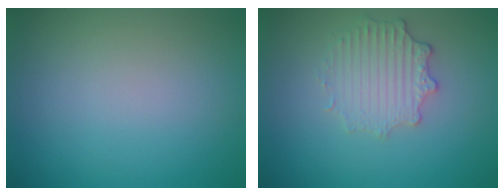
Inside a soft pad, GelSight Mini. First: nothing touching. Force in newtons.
{"total": 2.8, "press": 2.5, "slide": 1.4}